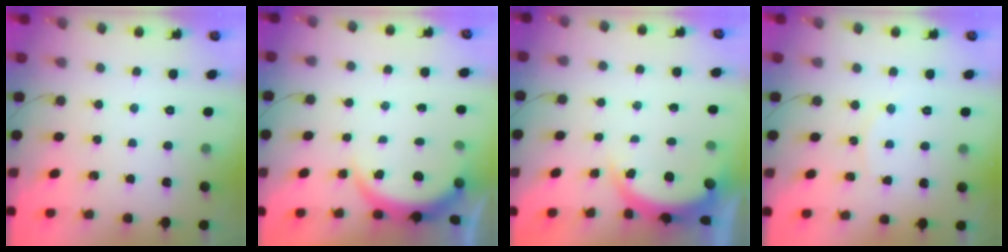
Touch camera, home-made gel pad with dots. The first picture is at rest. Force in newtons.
{"total": 3.8, "press": 3.8, "slide": 0.3}
{"total": 4.6, "press": 4.5, "slide": 0.2}
{"total": 5.8, "press": 5.8, "slide": 0.1}